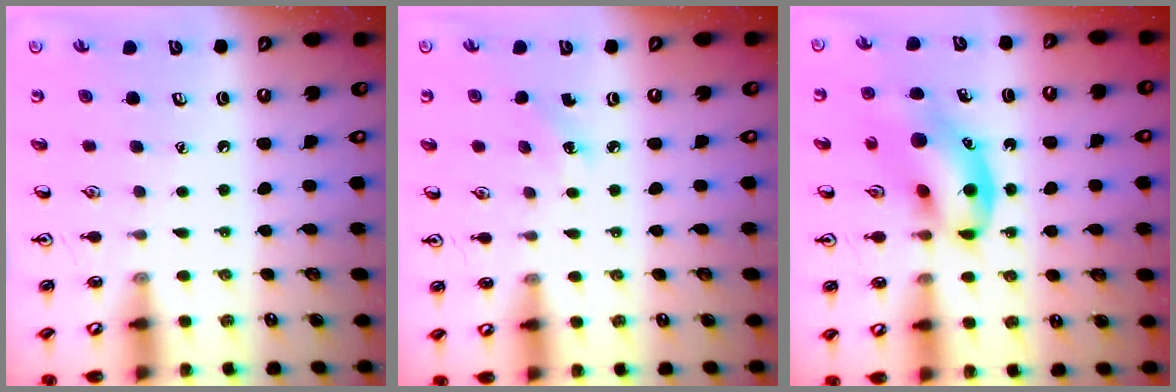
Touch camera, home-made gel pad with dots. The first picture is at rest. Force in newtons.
{"total": 2.5, "press": 2.3, "slide": 0.9}
{"total": 11.6, "press": 11.2, "slide": 3.1}